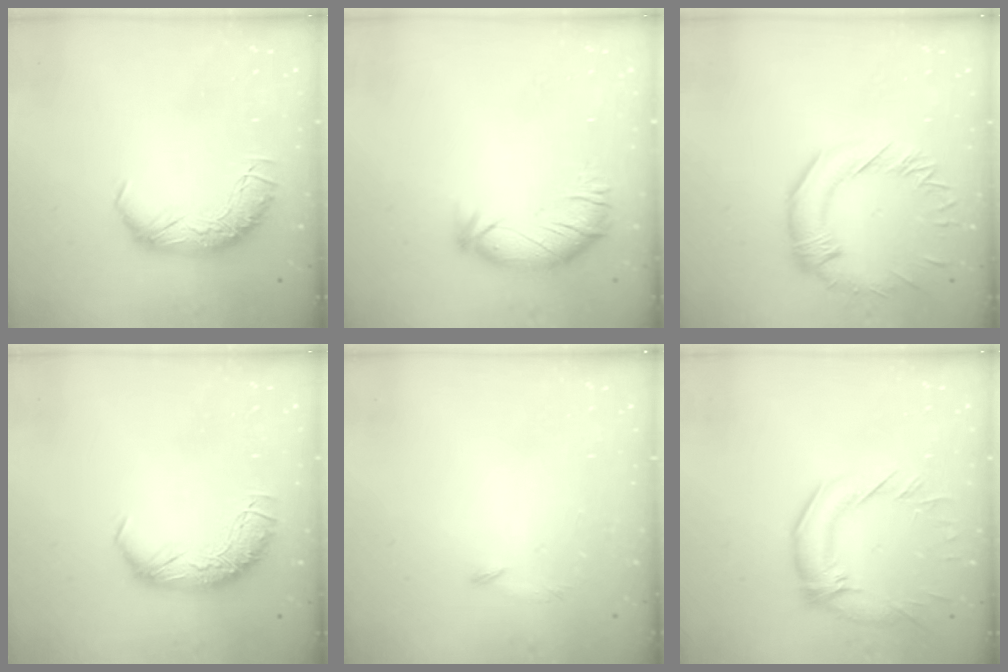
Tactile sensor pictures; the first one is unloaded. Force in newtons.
{"total": 3.0, "press": 2.5, "slide": 1.7}
{"total": 2.0, "press": 1.8, "slide": 1.0}
{"total": 0.0}
{"total": 8.3, "press": 8.3, "slide": 0.6}
{"total": 2.3, "press": 0.9, "slide": 2.1}